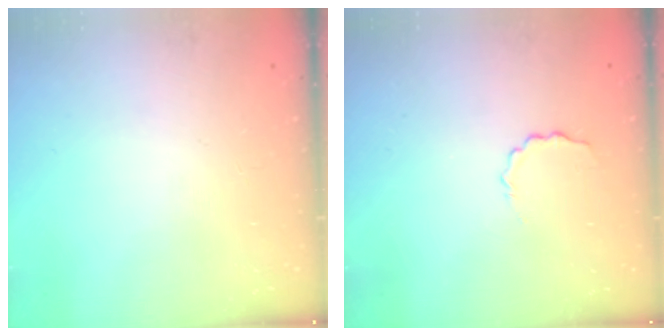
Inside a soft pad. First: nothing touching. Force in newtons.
{"total": 2.6, "press": 2.5, "slide": 0.8}